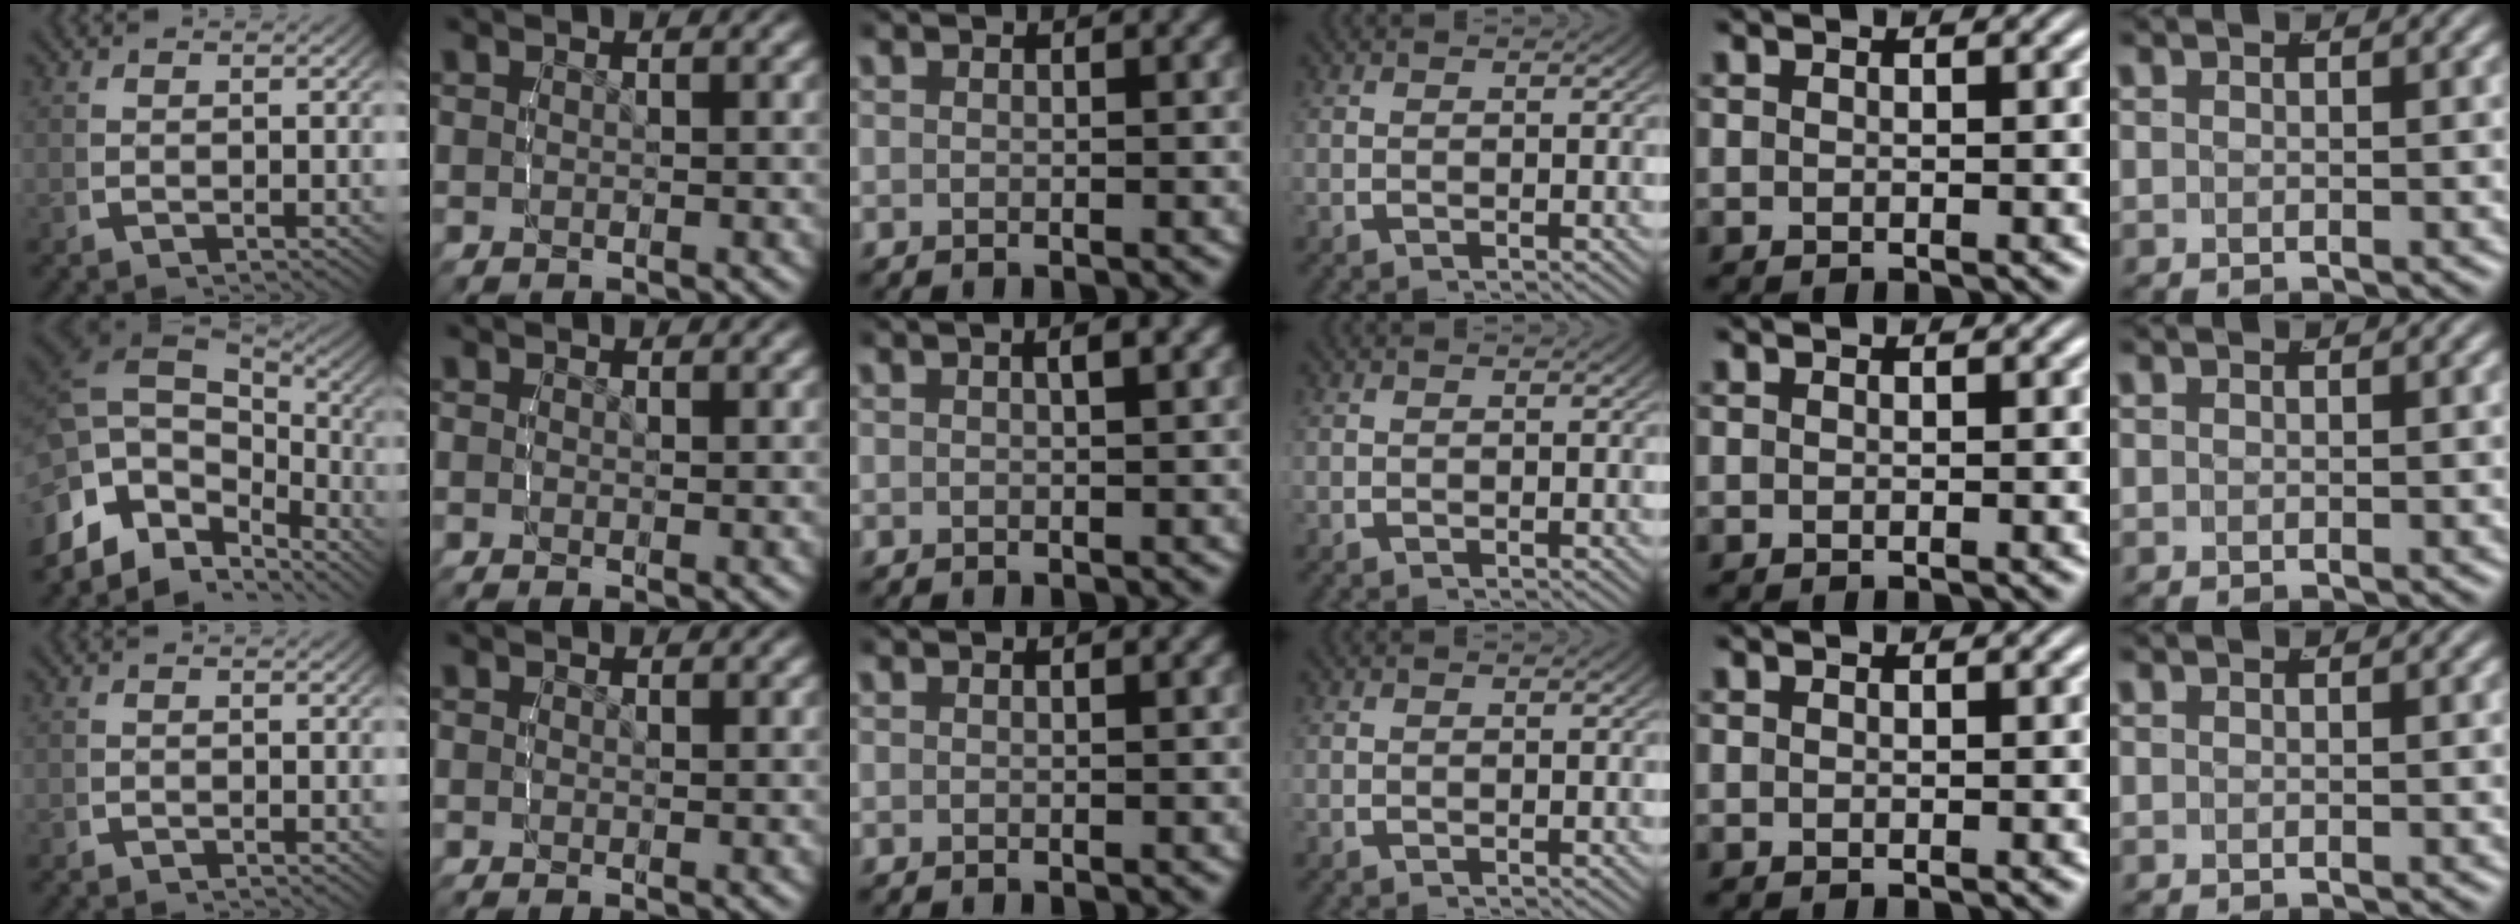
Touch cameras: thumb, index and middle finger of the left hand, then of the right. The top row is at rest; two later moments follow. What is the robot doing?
{"motion": "lift_and_place", "object": "air blower"}